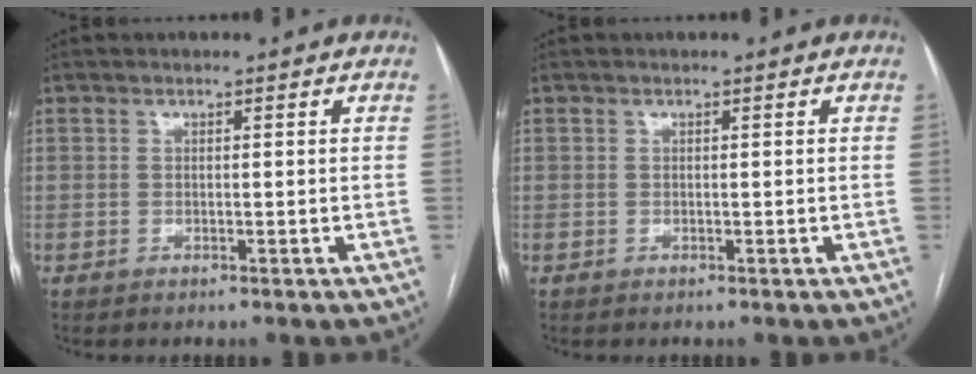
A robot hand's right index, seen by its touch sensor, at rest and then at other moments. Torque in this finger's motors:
{"motor_torque": [0.00, 0.00, 0.00, 0.00]}